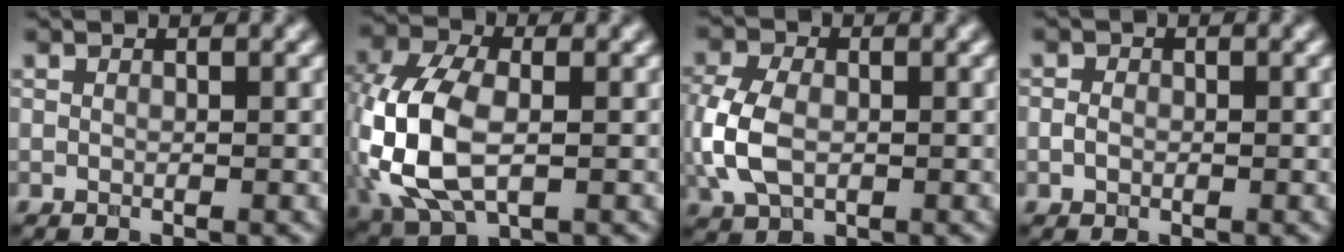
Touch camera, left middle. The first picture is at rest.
{"total": 8.7, "force": [-1.5, 5.3, 6.7], "torque": [-0.168, -0.002, -0.030]}
{"total": 4.9, "force": [-0.6, 3.4, 3.5], "torque": [-0.101, -0.001, -0.009]}
{"total": 1.0, "force": [-0.4, 0.8, 0.4], "torque": [-0.011, 0.002, -0.006]}